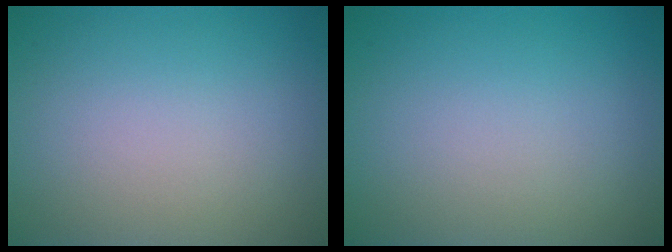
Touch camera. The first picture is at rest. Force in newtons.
{"total": 0.0}